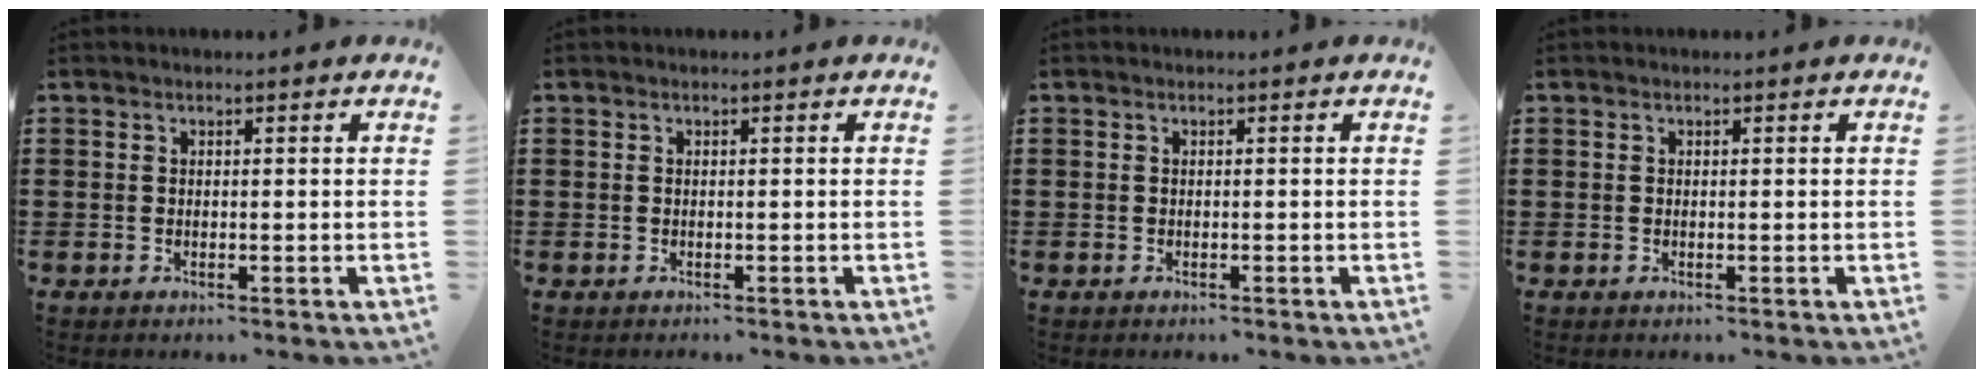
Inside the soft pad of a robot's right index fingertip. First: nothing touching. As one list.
[{"total": 0.0}, {"total": 0.0}, {"total": 0.0}]